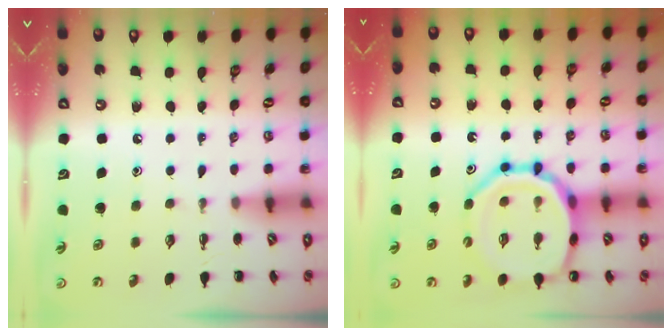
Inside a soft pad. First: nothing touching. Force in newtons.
{"total": 18.4, "press": 18.2, "slide": 2.8}